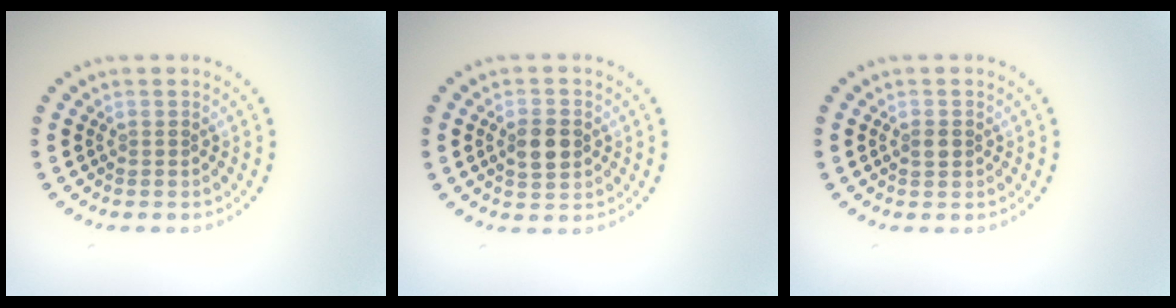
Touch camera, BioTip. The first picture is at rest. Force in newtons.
{"total": 3.3, "press": 3.3, "slide": 0.2}
{"total": 1.2, "press": 1.2, "slide": 0.1}